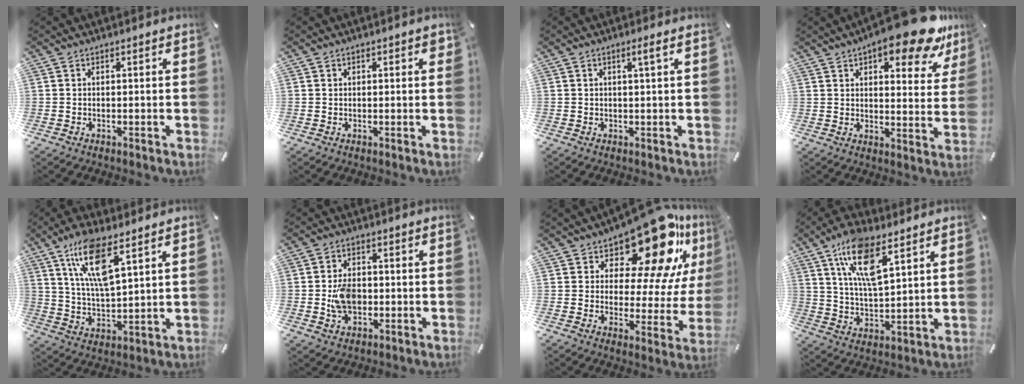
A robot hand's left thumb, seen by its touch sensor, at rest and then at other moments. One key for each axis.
{"total": 1.0, "fx": 0.5, "fy": 0.6, "fz": 0.7, "tx": -0.005, "ty": 0.000, "tz": 0.006}
{"total": 2.5, "fx": 0.9, "fy": 0.1, "fz": 2.3, "tx": -0.045, "ty": 0.002, "tz": 0.014}
{"total": 16.0, "fx": 10.8, "fy": 5.4, "fz": 10.5, "tx": -0.141, "ty": -0.068, "tz": 0.175}
{"total": 13.1, "fx": 7.8, "fy": 3.9, "fz": 9.7, "tx": -0.201, "ty": -0.020, "tz": 0.139}
{"total": 7.6, "fx": -0.9, "fy": 5.6, "fz": 5.1, "tx": -0.095, "ty": -0.001, "tz": -0.019}
{"total": 19.6, "fx": 14.3, "fy": 7.7, "fz": 10.9, "tx": -0.152, "ty": -0.127, "tz": 0.237}
{"total": 14.0, "fx": 8.4, "fy": 4.9, "fz": 10.0, "tx": -0.208, "ty": -0.020, "tz": 0.149}